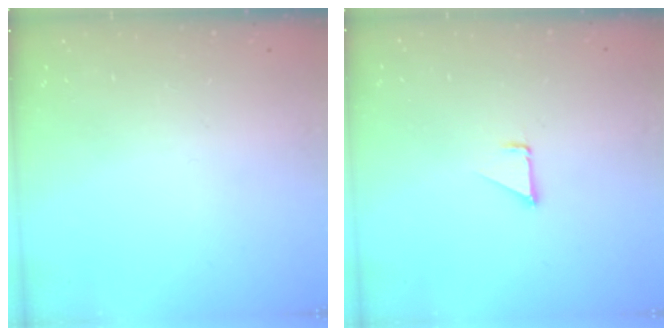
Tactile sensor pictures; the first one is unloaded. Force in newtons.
{"total": 1.5, "press": 1.5, "slide": 0.1}